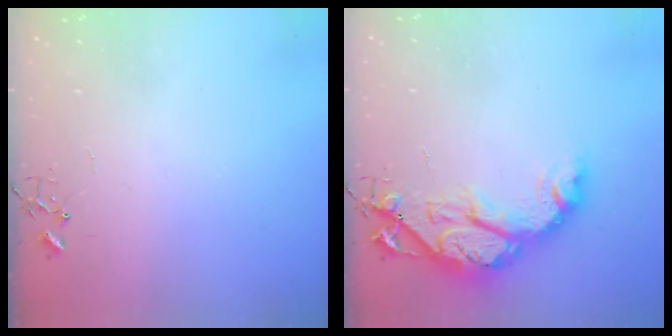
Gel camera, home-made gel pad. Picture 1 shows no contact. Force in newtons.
{"total": 17.0, "press": 16.9, "slide": 1.5}